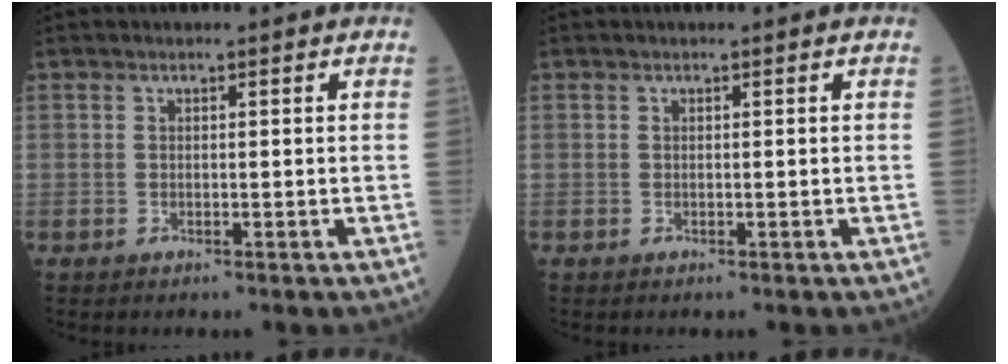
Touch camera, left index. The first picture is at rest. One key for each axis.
{"total": 0.0}